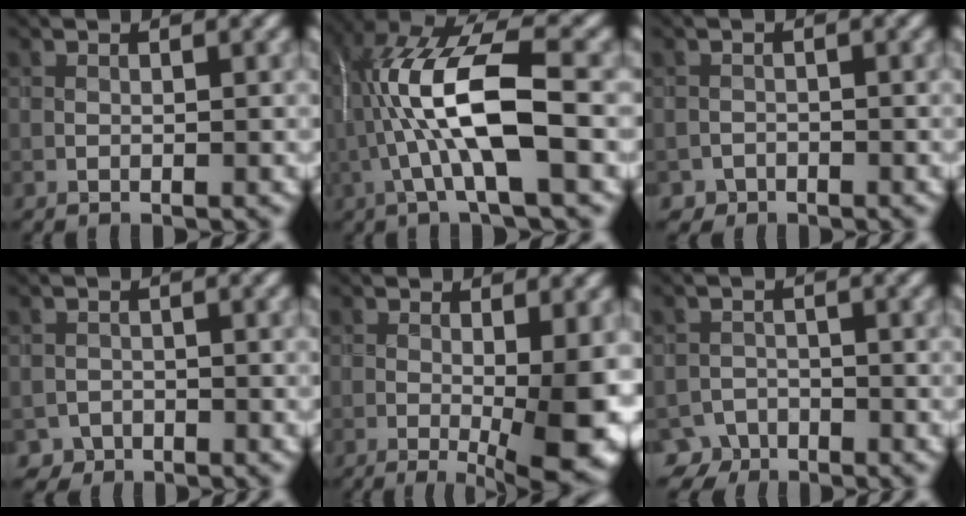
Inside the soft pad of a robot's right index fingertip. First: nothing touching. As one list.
[{"total": 10.3, "force": [-0.9, 3.0, 9.8], "torque": [-0.208, 0.015, -0.015]}, {"total": 2.0, "force": [-1.5, 1.2, -0.3], "torque": [0.016, 0.008, -0.024]}, {"total": 2.4, "force": [-1.9, 1.5, -0.2], "torque": [0.017, 0.006, -0.030]}, {"total": 9.4, "force": [-2.2, 2.7, 8.7], "torque": [-0.111, -0.007, -0.030]}, {"total": 4.3, "force": [-3.4, 2.6, 0.3], "torque": [0.009, -0.003, -0.050]}]